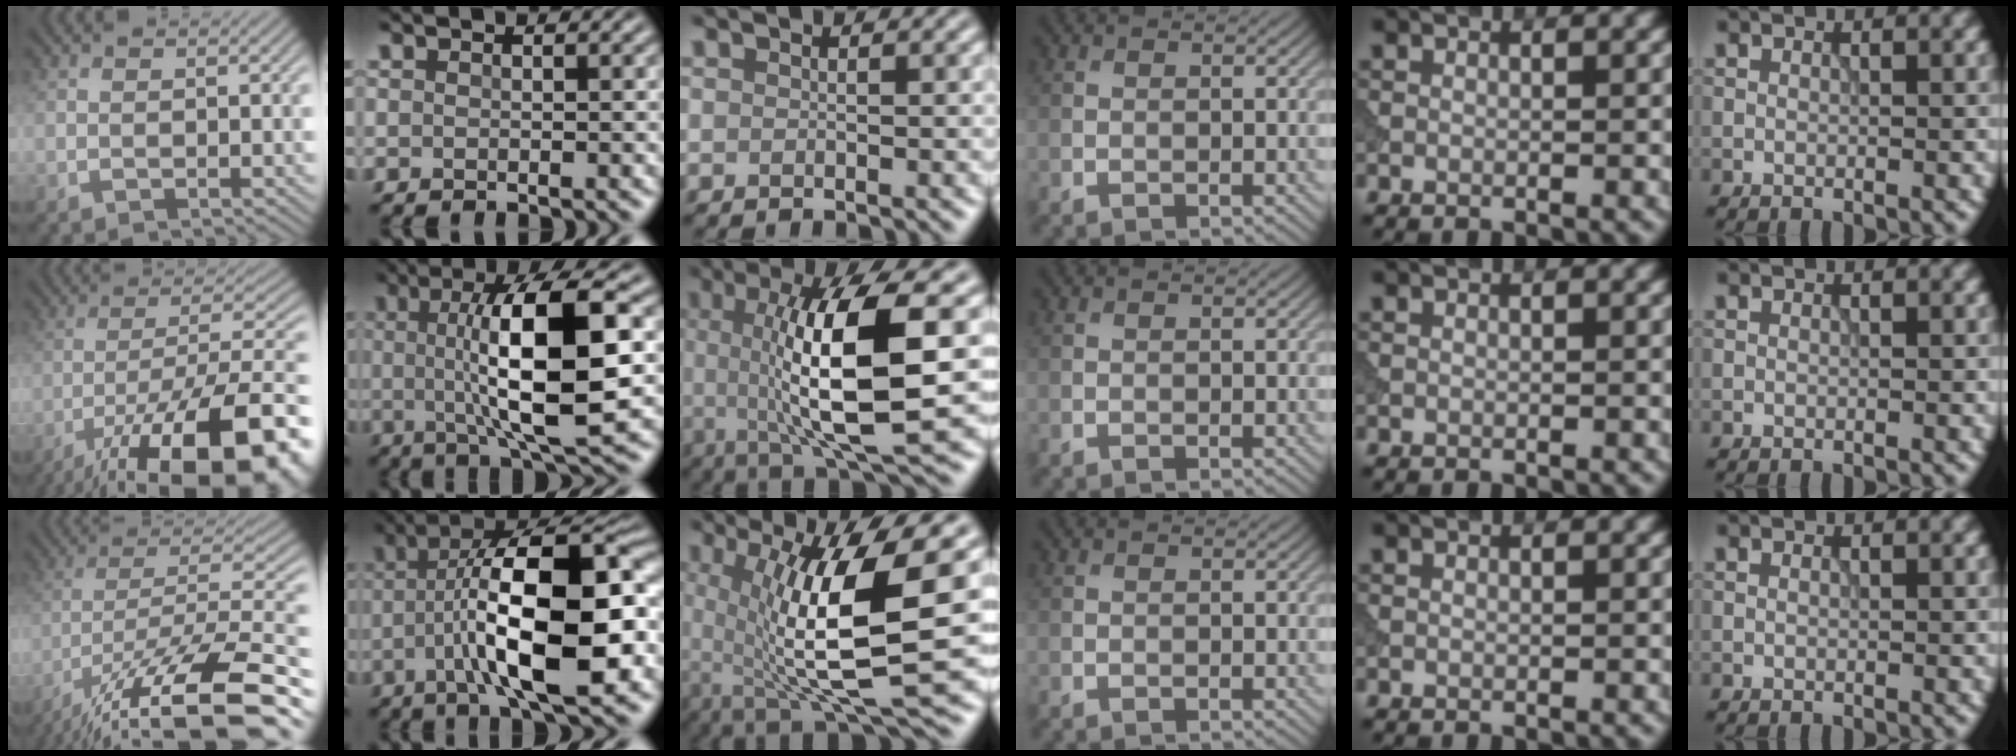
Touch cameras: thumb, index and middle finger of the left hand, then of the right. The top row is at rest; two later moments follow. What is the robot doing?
{"motion": "dispense", "object": "syringe"}